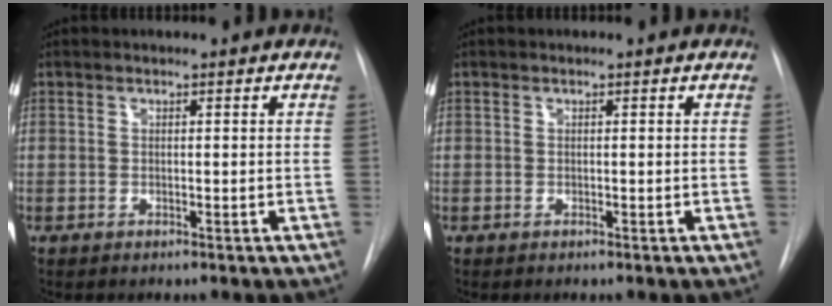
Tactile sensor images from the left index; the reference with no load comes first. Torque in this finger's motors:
{"motor_torque": [-0.01, 0.01, -0.01, 0.00]}